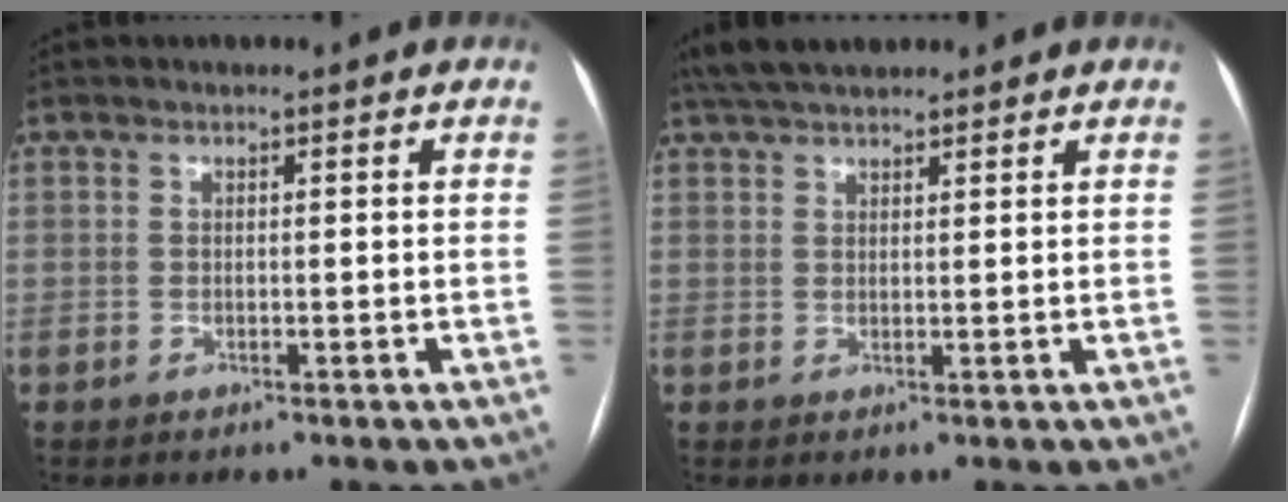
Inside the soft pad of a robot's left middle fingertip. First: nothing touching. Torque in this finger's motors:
{"motor_torque": [0.33, -0.43, 0.03, 0.01]}